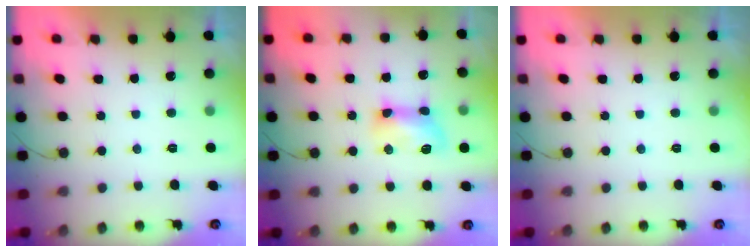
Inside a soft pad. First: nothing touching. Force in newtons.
{"total": 8.9, "press": 8.9, "slide": 0.9}
{"total": 0.0}